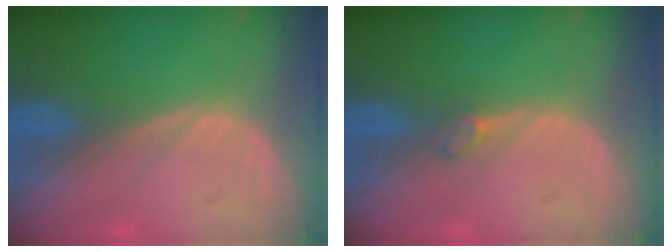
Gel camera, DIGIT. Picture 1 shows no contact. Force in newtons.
{"total": 1.2, "press": 1.1, "slide": 0.2}